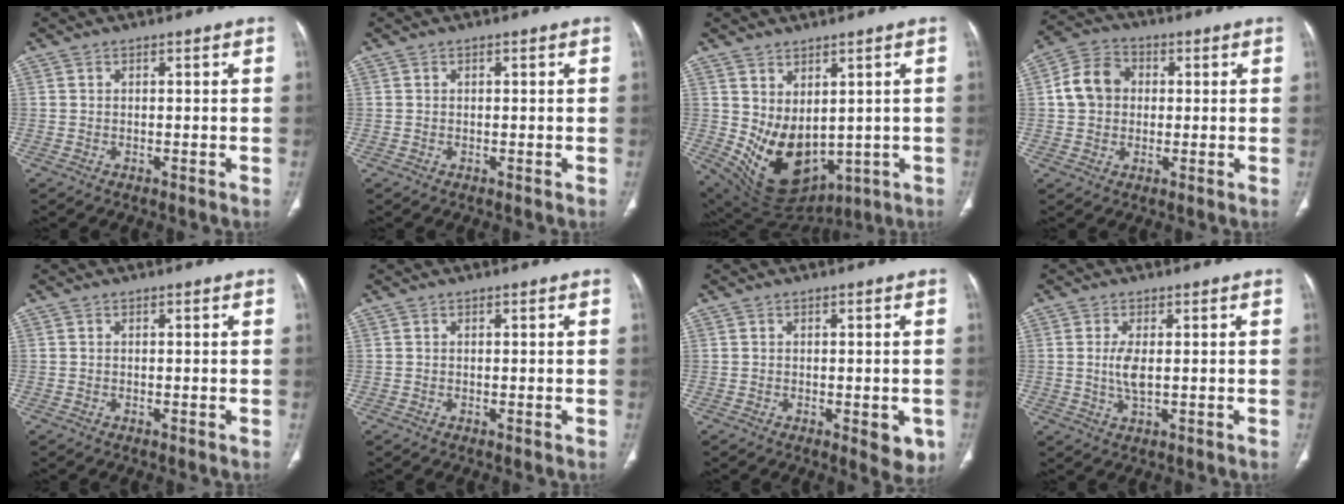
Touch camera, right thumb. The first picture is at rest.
{"total": 0.0}
{"total": 14.3, "force": [0.1, 9.5, 10.6], "torque": [-0.154, -0.026, 0.044]}
{"total": 8.7, "force": [0.8, 7.3, 4.6], "torque": [-0.071, 0.018, 0.005]}
{"total": 0.0}
{"total": 0.0}
{"total": 5.1, "force": [-1.7, 2.3, 4.3], "torque": [-0.031, -0.006, -0.015]}
{"total": 4.0, "force": [0.2, 1.5, 3.7], "torque": [-0.084, -0.007, 0.009]}